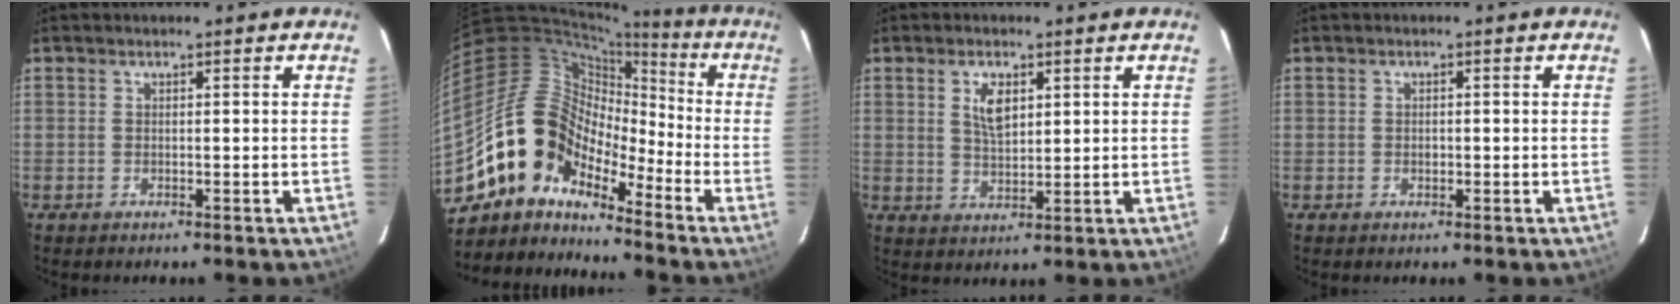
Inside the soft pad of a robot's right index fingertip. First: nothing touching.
{"total": 13.2, "force": [-9.7, 7.3, 5.1], "torque": [-0.091, 0.029, -0.202]}
{"total": 5.2, "force": [1.9, 2.5, 4.1], "torque": [-0.072, 0.003, 0.039]}
{"total": 1.0, "force": [-0.2, 0.8, 0.5], "torque": [-0.008, 0.002, -0.003]}